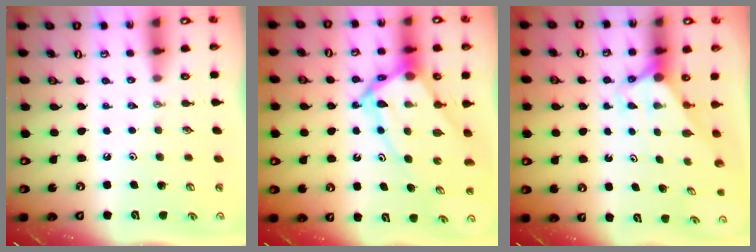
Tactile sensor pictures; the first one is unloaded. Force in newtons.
{"total": 13.5, "press": 13.5, "slide": 1.1}
{"total": 2.8, "press": 2.8, "slide": 0.1}